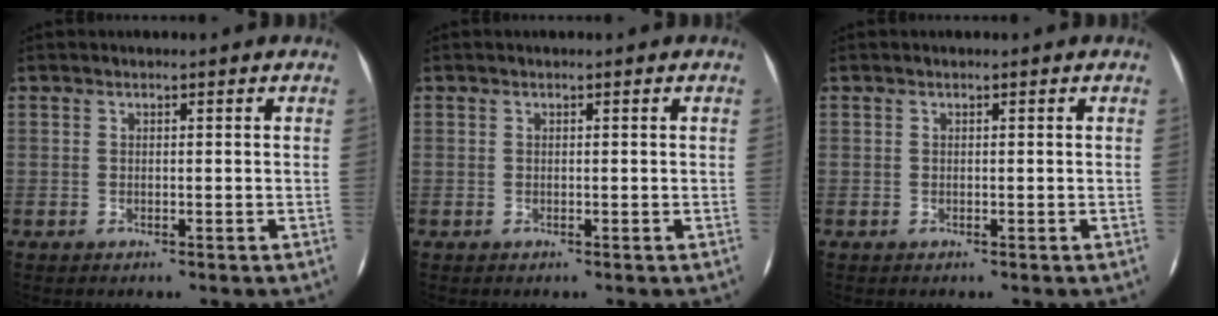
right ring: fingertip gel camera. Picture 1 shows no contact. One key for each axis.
{"total": 0.0}
{"total": 0.0}